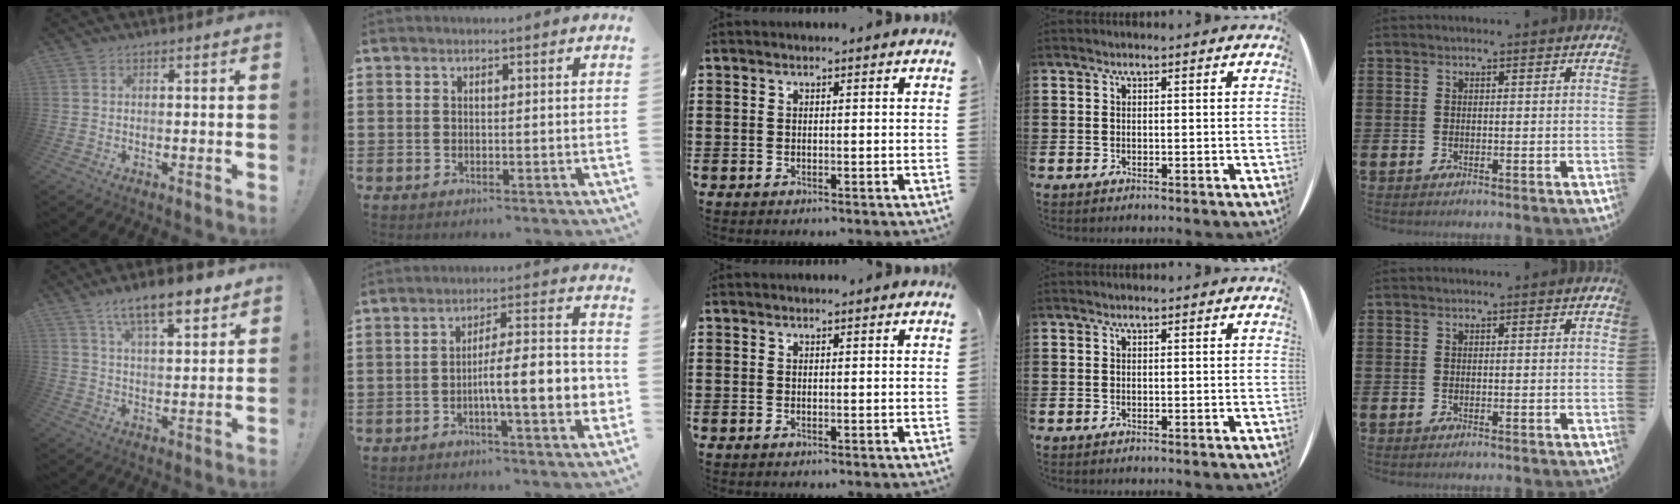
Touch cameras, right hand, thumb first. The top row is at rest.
{"thumb": {"total": 12.1, "force": [8.1, 3.6, 8.2], "torque": [-0.129, -0.043, 0.137]}, "index": {"total": 9.6, "force": [-2.5, 2.2, 9.0], "torque": [-0.135, -0.007, -0.046]}}